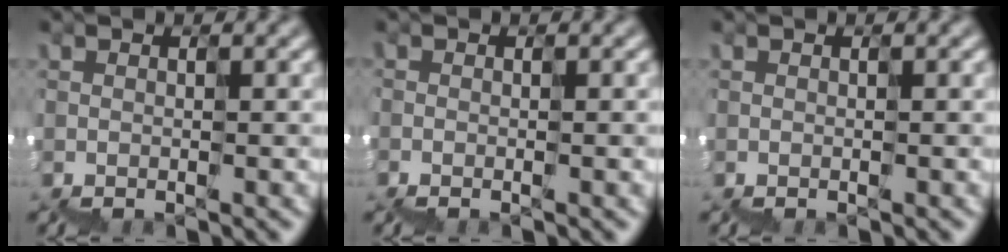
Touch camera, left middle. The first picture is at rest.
{"total": 0.6, "force": [-0.4, 0.1, 0.4], "torque": [-0.008, 0.000, -0.010]}
{"total": 0.0}